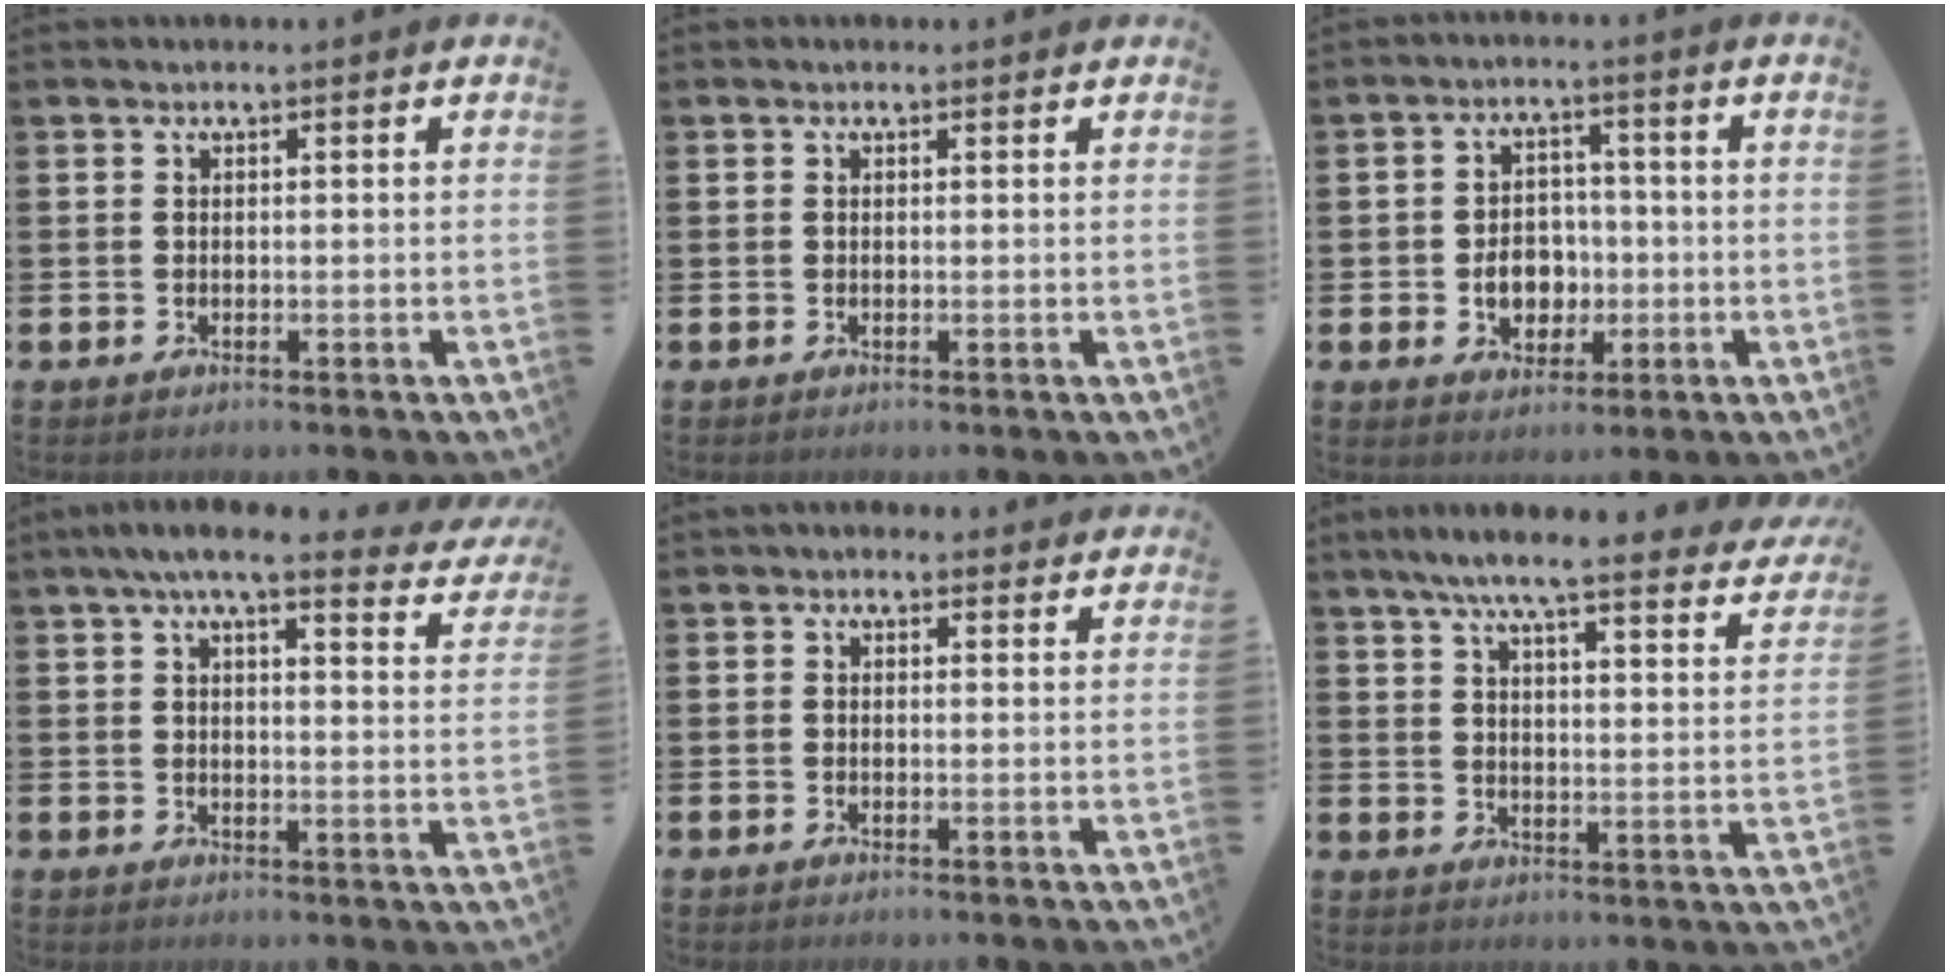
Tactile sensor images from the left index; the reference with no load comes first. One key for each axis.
{"total": 0.0}
{"total": 5.3, "fx": -0.9, "fy": 4.4, "fz": 2.8, "tx": -0.038, "ty": 0.001, "tz": -0.025}
{"total": 6.3, "fx": 5.4, "fy": 0.8, "fz": 3.2, "tx": -0.065, "ty": -0.022, "tz": 0.090}
{"total": 1.0, "fx": 0.7, "fy": 0.7, "fz": 0.2, "tx": -0.002, "ty": 0.007, "tz": 0.011}
{"total": 7.1, "fx": 6.2, "fy": 0.5, "fz": 3.4, "tx": -0.074, "ty": -0.039, "tz": 0.101}